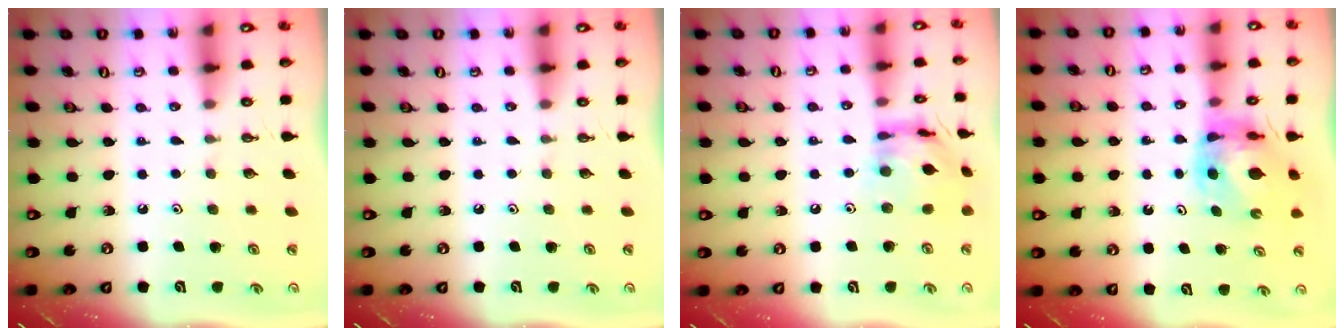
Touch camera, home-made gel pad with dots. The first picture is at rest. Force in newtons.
{"total": 0.0}
{"total": 13.8, "press": 13.7, "slide": 1.1}
{"total": 7.0, "press": 7.0, "slide": 0.7}